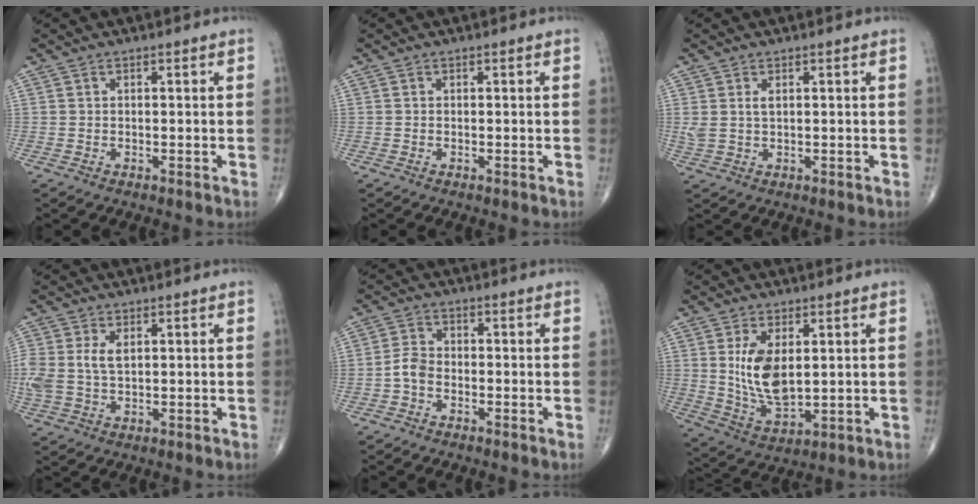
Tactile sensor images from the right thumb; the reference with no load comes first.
{"total": 0.0}
{"total": 2.6, "force": [0.9, 1.3, 2.1], "torque": [-0.051, 0.007, 0.025]}
{"total": 6.4, "force": [1.2, 3.8, 5.0], "torque": [-0.123, 0.006, 0.030]}
{"total": 3.3, "force": [-1.4, 2.2, 2.1], "torque": [-0.038, 0.015, -0.034]}
{"total": 10.8, "force": [2.0, 5.6, 9.0], "torque": [-0.159, -0.023, 0.051]}